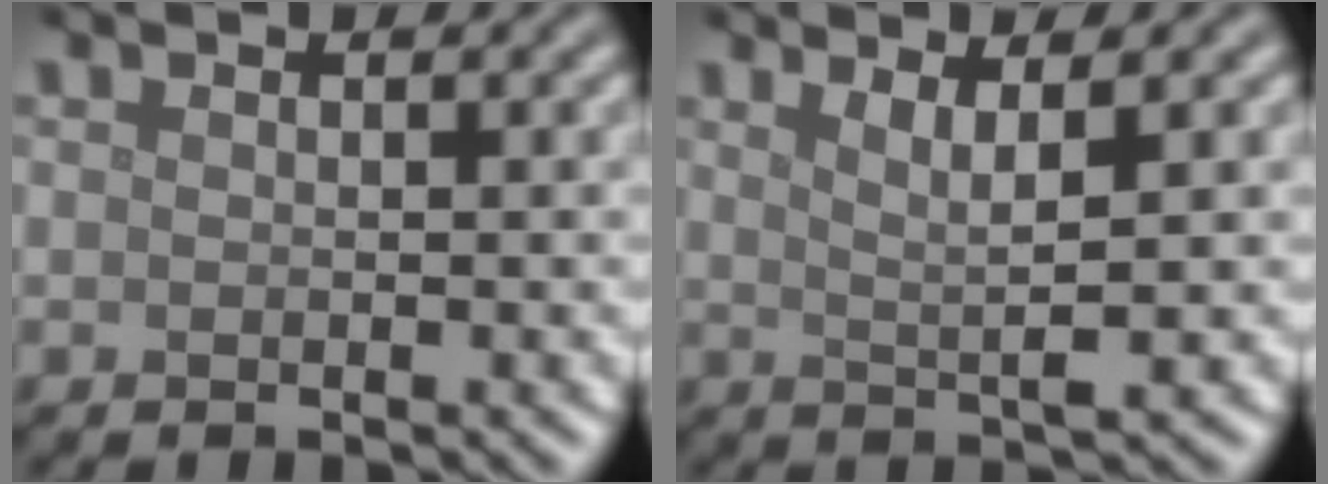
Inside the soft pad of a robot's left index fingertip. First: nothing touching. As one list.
[{"total": 2.7, "force": [1.1, 0.5, 2.4], "torque": [-0.041, -0.005, 0.022]}]